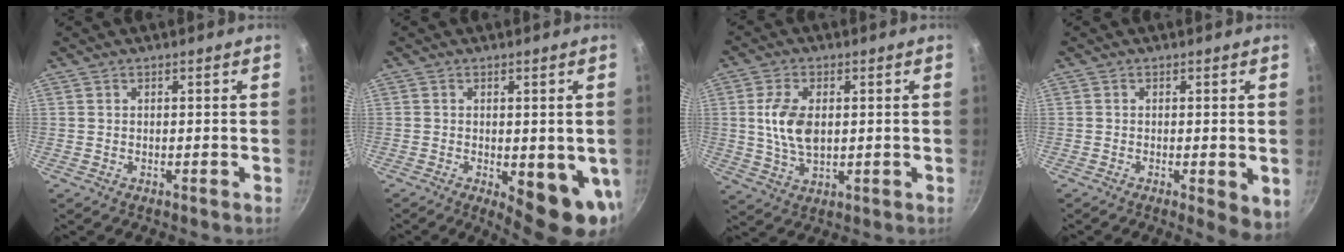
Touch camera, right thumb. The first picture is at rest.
{"total": 10.9, "force": [-2.0, 4.1, 10.0], "torque": [-0.103, -0.017, -0.018]}
{"total": 8.5, "force": [0.9, 4.8, 6.9], "torque": [-0.129, -0.005, 0.017]}
{"total": 5.1, "force": [-1.1, 1.7, 4.7], "torque": [-0.056, -0.009, -0.013]}